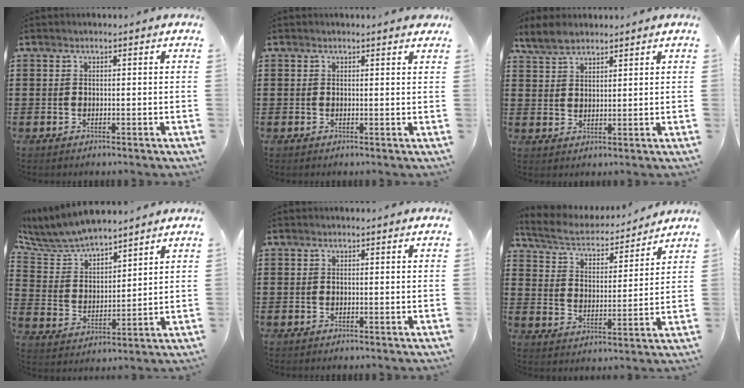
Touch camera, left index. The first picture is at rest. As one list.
[{"total": 1.0, "force": [0.8, 0.0, 0.6], "torque": [-0.005, -0.003, 0.013]}, {"total": 3.9, "force": [3.3, 1.6, 1.4], "torque": [-0.039, 0.001, 0.062]}, {"total": 6.9, "force": [6.5, 1.7, 1.6], "torque": [-0.067, -0.034, 0.114]}, {"total": 0.0}, {"total": 5.4, "force": [5.1, 0.9, 1.6], "torque": [-0.058, -0.034, 0.083]}]